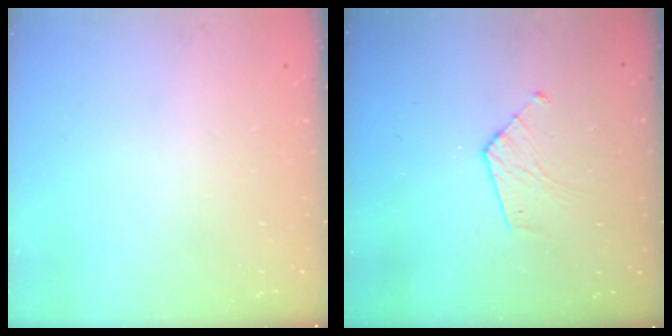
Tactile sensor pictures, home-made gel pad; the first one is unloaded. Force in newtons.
{"total": 6.0, "press": 5.9, "slide": 0.4}